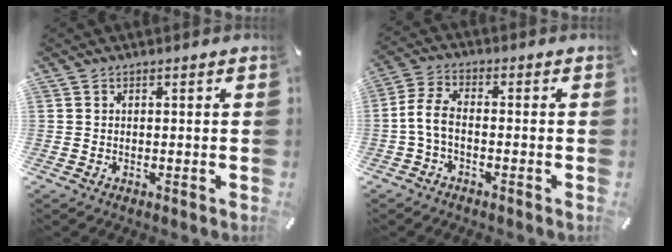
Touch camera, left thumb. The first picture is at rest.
{"total": 5.4, "force": [-1.9, 2.7, 4.3], "torque": [-0.097, 0.003, -0.038]}